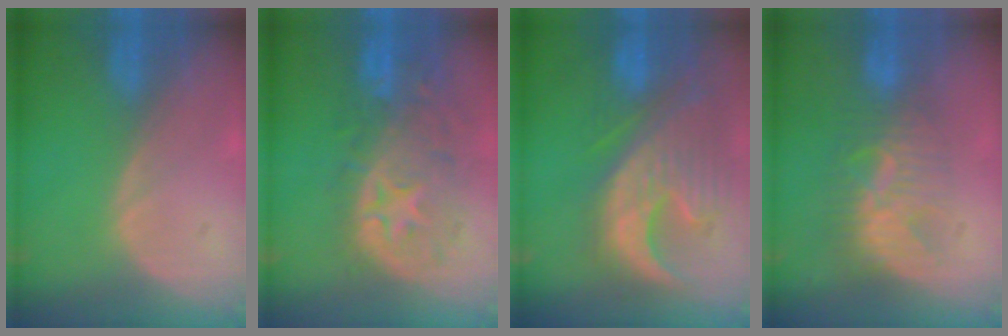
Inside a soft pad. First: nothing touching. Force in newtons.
{"total": 11.0, "press": 9.7, "slide": 5.2}
{"total": 13.0, "press": 11.2, "slide": 6.6}
{"total": 8.1, "press": 7.4, "slide": 3.4}